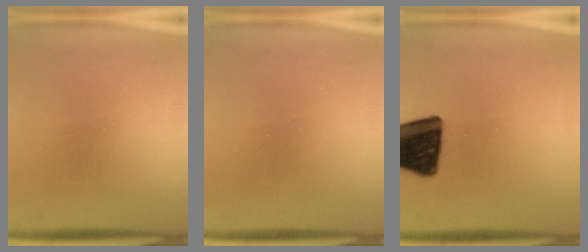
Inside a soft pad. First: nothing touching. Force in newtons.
{"total": 1.9}
{"total": 16.8}